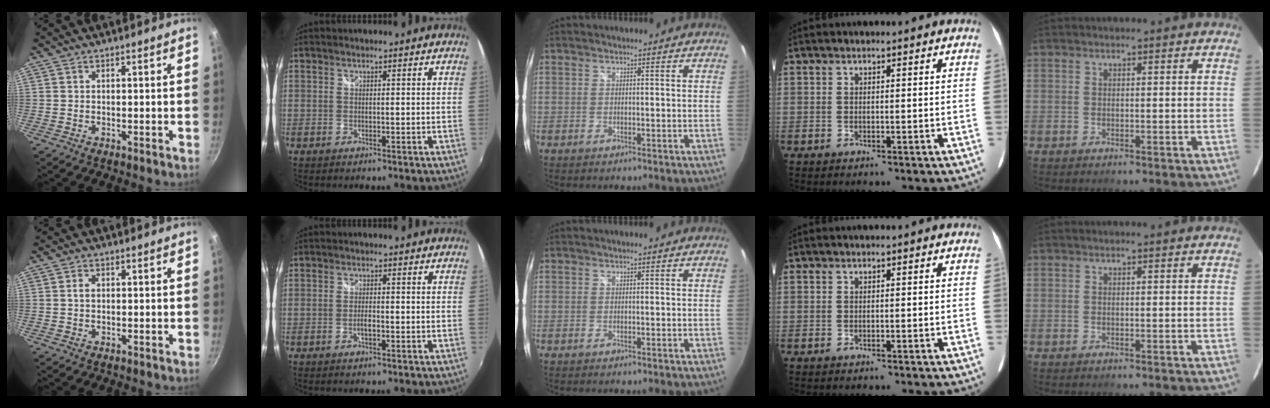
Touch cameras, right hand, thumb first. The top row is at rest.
{"thumb": {"total": 1.4, "force": [0.2, 1.1, 1.0], "torque": [-0.016, 0.005, 0.003]}, "index": {"total": 1.6, "force": [-0.7, 0.4, 1.4], "torque": [-0.030, 0.001, -0.013]}}